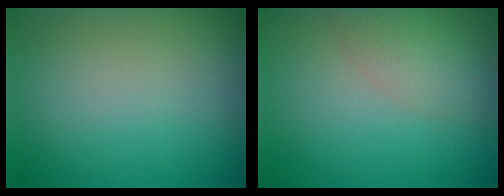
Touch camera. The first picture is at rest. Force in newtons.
{"total": 2.8, "press": 2.8, "slide": 0.1}